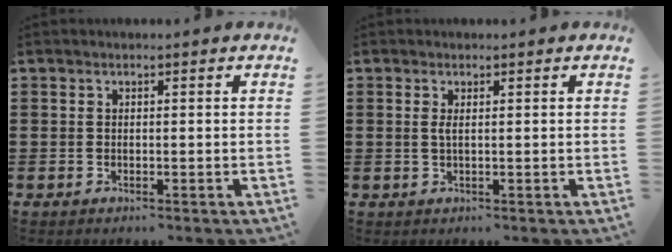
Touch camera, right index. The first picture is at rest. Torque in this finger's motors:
{"motor_torque": [0.02, -0.02, 0.01, 0.01]}